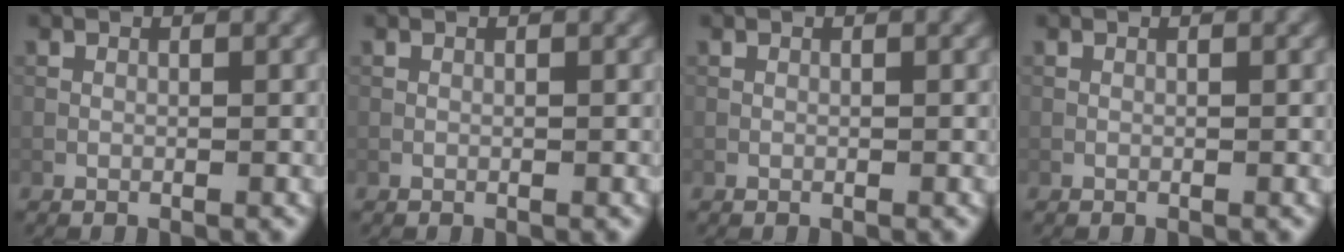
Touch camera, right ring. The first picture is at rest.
{"total": 0.0}
{"total": 0.0}
{"total": 0.0}